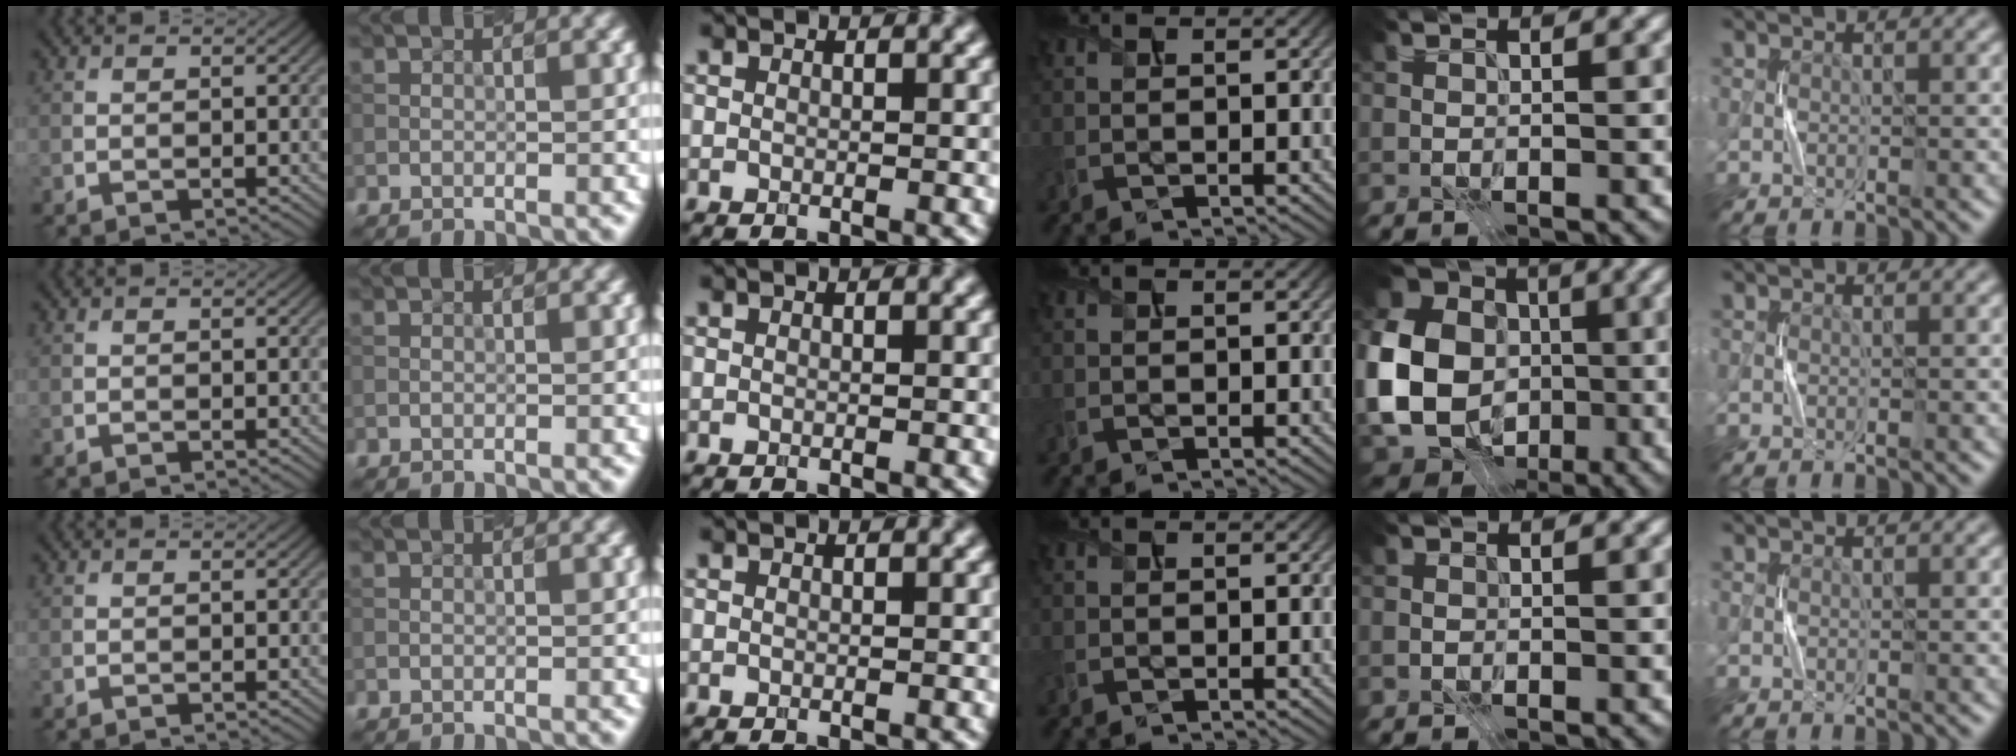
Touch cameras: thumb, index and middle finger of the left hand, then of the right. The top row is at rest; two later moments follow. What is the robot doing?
{"motion": "press", "object": "sticker"}